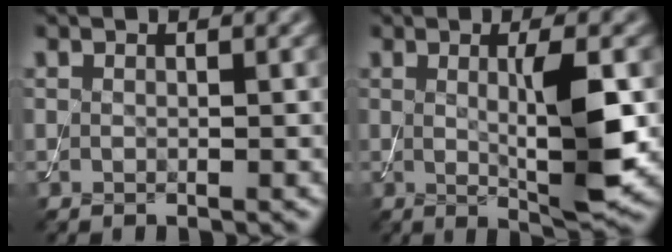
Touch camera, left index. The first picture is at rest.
{"total": 5.9, "force": [0.2, 1.0, 5.8], "torque": [-0.095, -0.009, 0.007]}